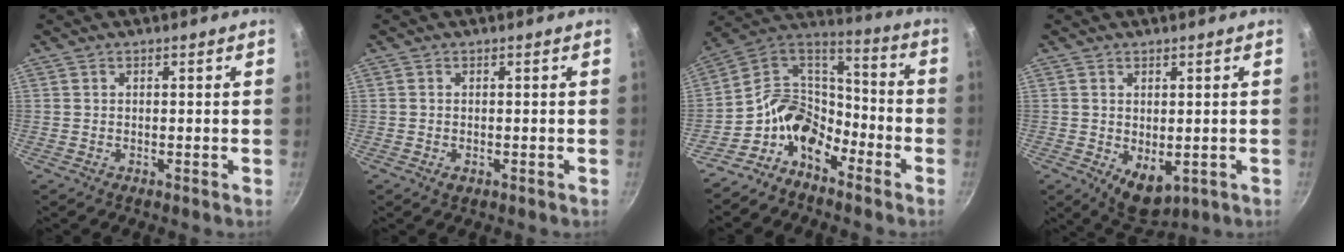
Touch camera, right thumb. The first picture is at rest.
{"total": 1.2, "force": [-0.4, 0.8, 0.8], "torque": [-0.013, -0.001, -0.007]}
{"total": 13.8, "force": [-7.7, 9.2, 6.9], "torque": [-0.091, 0.084, -0.172]}
{"total": 6.2, "force": [-0.6, 3.9, 4.8], "torque": [-0.055, -0.013, 0.004]}